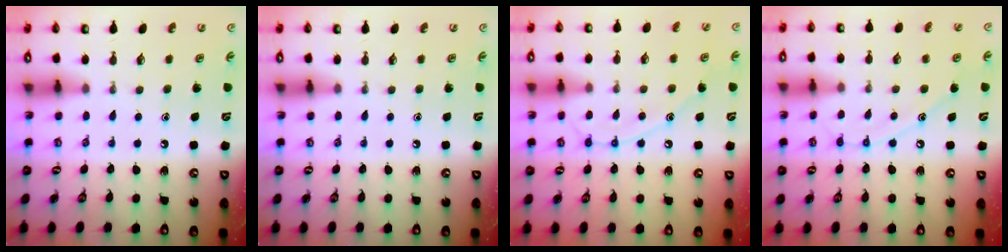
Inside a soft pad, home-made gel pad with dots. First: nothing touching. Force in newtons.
{"total": 0.0}
{"total": 10.9, "press": 10.9, "slide": 1.0}
{"total": 8.8, "press": 8.8, "slide": 0.7}